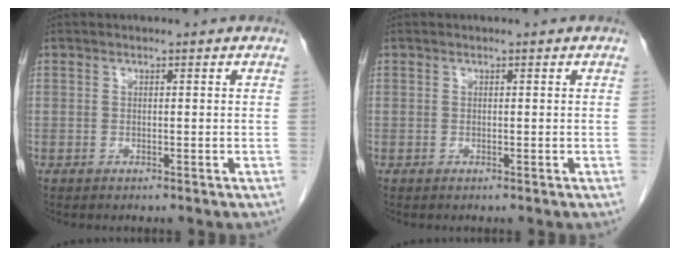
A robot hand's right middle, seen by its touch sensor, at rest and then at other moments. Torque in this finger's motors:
{"motor_torque": [-0.05, -0.02, 0.00, 0.00]}